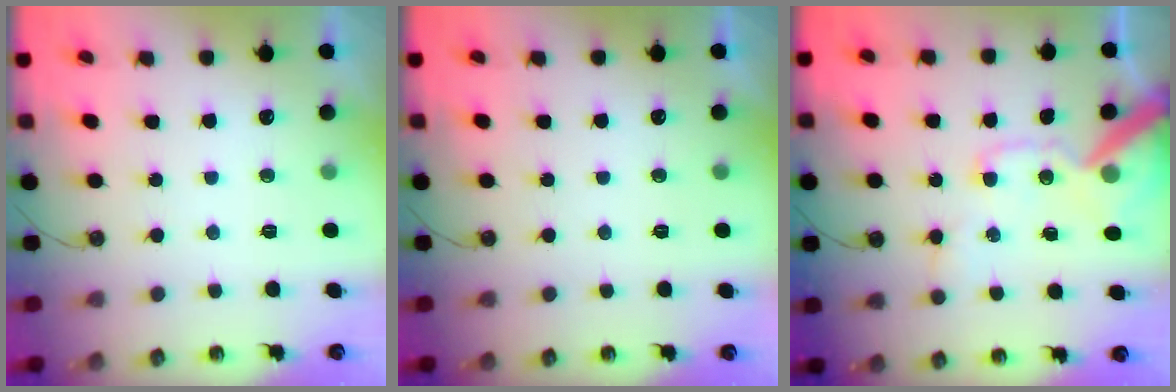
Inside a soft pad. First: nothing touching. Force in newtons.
{"total": 0.0}
{"total": 16.0, "press": 15.9, "slide": 2.3}